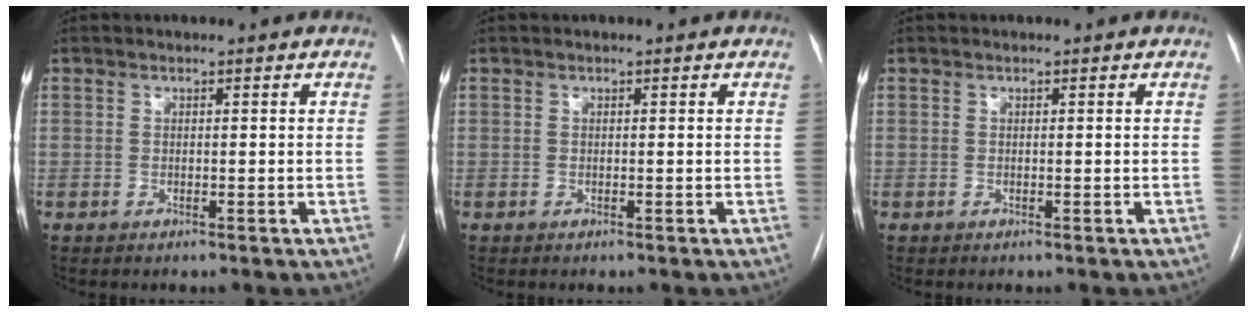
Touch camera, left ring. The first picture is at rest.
{"total": 0.0}
{"total": 0.0}